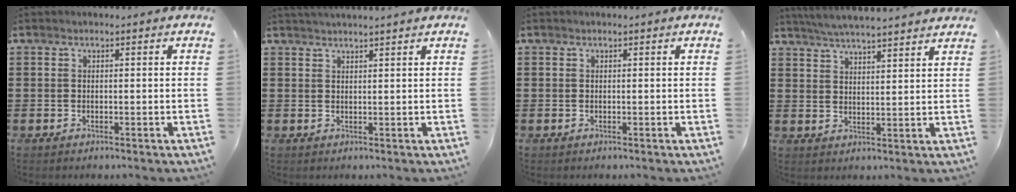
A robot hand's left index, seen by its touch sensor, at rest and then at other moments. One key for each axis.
{"total": 1.4, "fx": 1.4, "fy": -0.2, "fz": 0.1, "tx": -0.004, "ty": 0.002, "tz": 0.027}
{"total": 0.0}
{"total": 4.5, "fx": 4.4, "fy": -0.4, "fz": 1.0, "tx": -0.035, "ty": -0.020, "tz": 0.078}